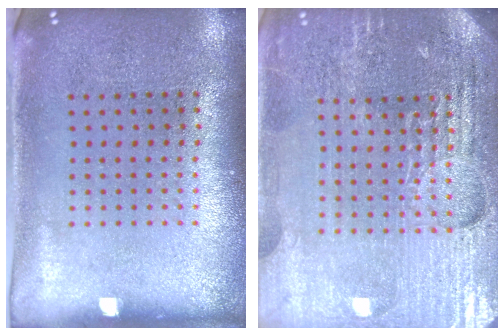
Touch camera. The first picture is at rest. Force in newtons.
{"total": 4.9, "press": 4.6, "slide": 1.7}